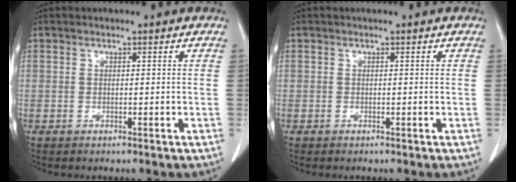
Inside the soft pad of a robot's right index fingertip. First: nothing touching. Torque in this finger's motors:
{"motor_torque": [0.11, 0.11, 0.00, -0.01]}